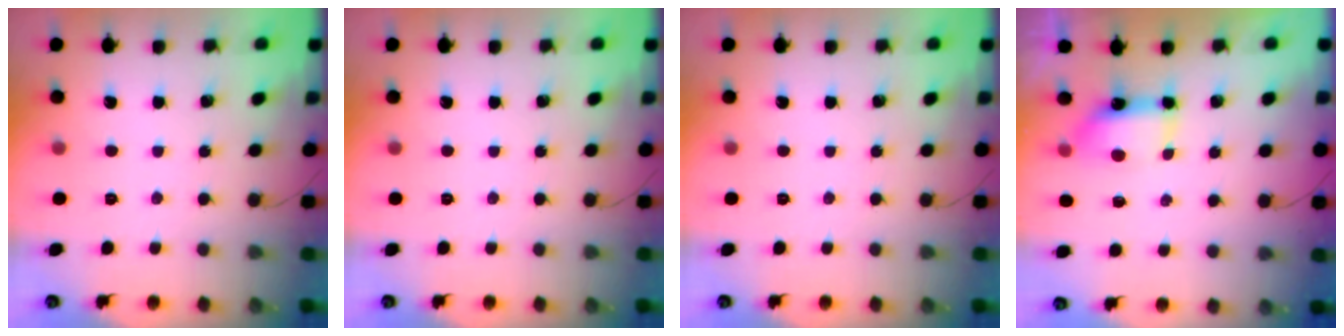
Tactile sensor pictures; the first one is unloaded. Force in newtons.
{"total": 0.0}
{"total": 0.0}
{"total": 5.8, "press": 5.8, "slide": 0.7}